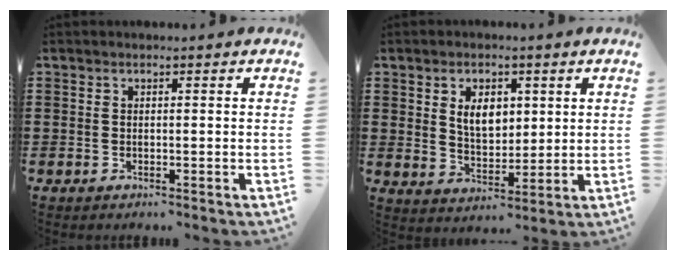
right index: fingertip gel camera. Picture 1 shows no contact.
{"total": 5.5, "force": [1.7, 3.6, 3.8], "torque": [-0.071, 0.007, 0.025]}